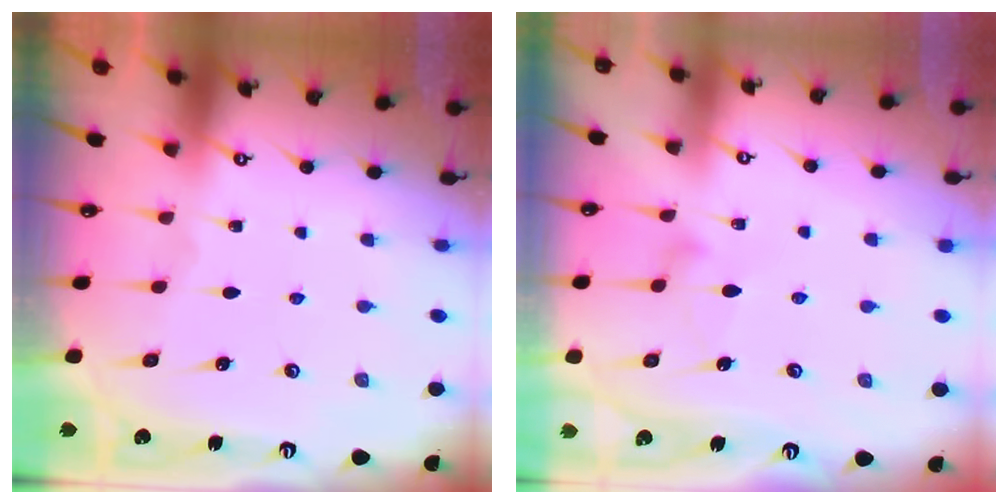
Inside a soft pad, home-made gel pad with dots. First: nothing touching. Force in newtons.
{"total": 8.2, "press": 8.2, "slide": 0.4}